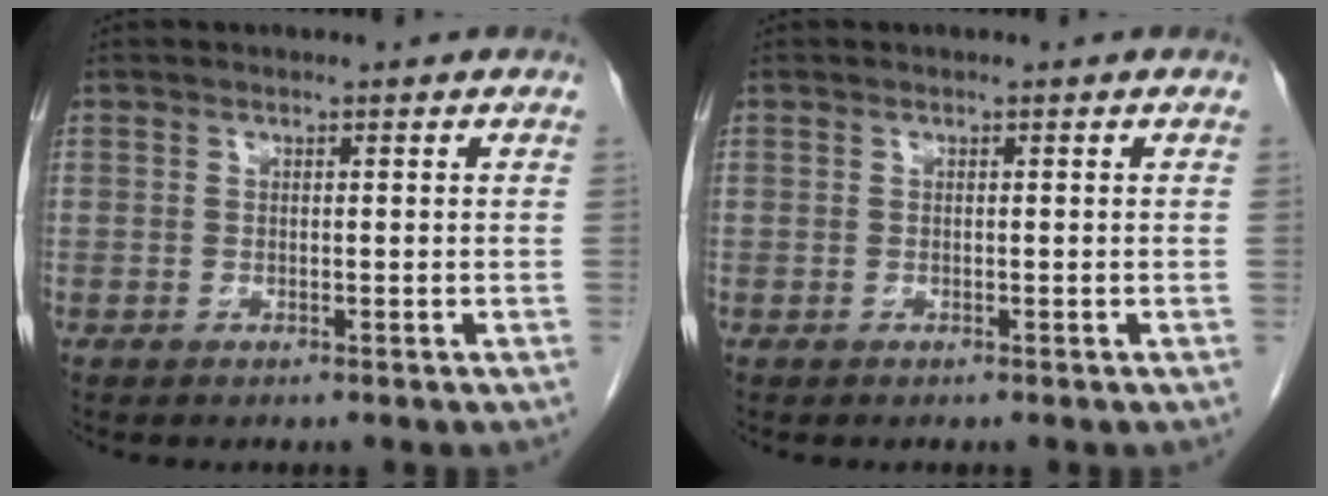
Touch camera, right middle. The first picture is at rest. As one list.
[{"total": 0.0}]